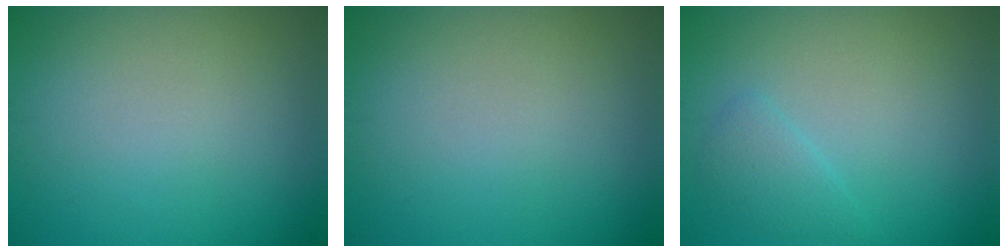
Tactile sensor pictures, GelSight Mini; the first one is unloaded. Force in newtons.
{"total": 0.0}
{"total": 1.7, "press": 1.7, "slide": 0.1}